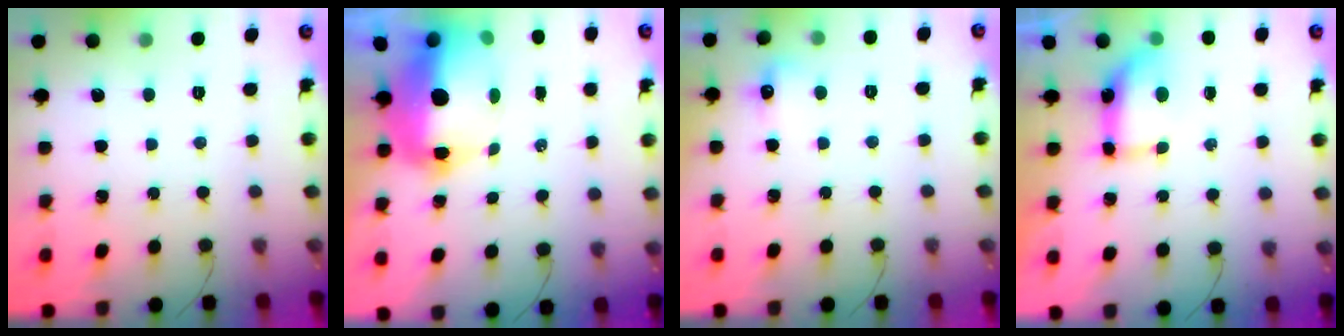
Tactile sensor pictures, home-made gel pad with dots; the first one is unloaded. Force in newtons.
{"total": 14.3, "press": 13.9, "slide": 3.3}
{"total": 5.6, "press": 5.4, "slide": 1.6}
{"total": 7.3, "press": 7.3, "slide": 0.7}